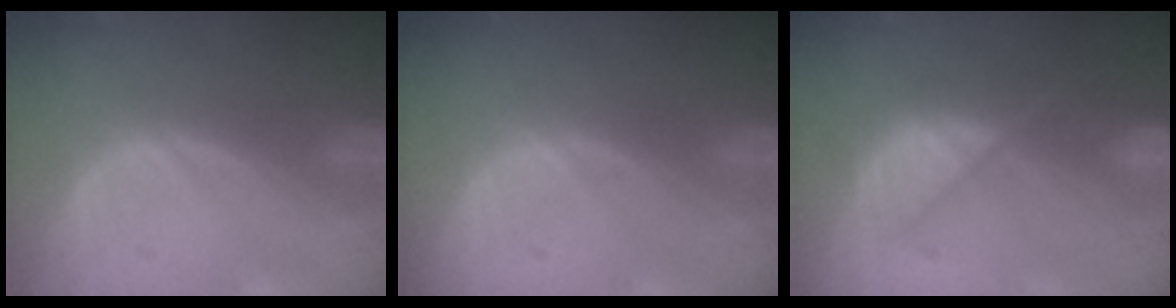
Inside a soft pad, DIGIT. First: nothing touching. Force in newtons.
{"total": 0.0}
{"total": 7.3, "press": 7.3, "slide": 0.3}